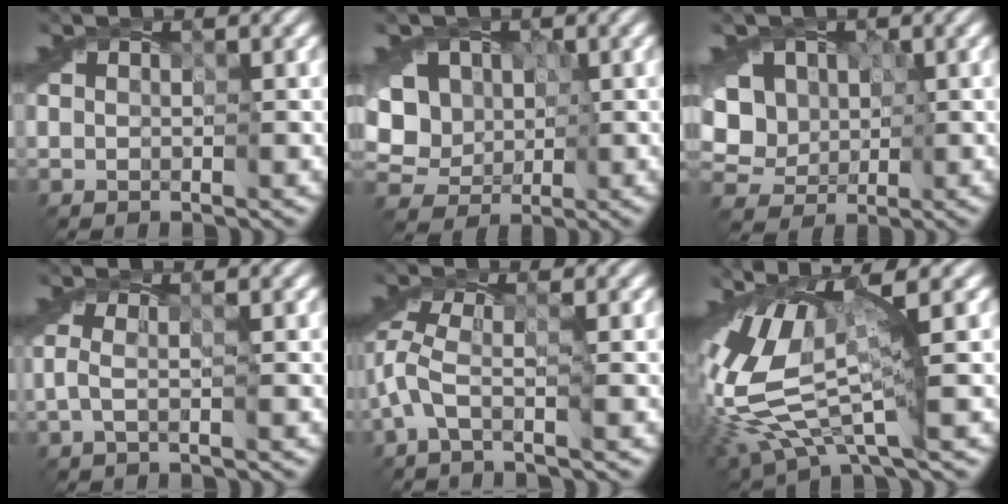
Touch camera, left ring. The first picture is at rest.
{"total": 6.7, "force": [1.4, 5.7, 3.2], "torque": [-0.054, 0.023, 0.005]}
{"total": 6.0, "force": [1.4, 5.1, 2.9], "torque": [-0.051, 0.021, 0.012]}
{"total": 1.1, "force": [-0.1, 0.1, 1.0], "torque": [-0.028, -0.003, -0.006]}
{"total": 2.9, "force": [-1.4, 0.7, 2.4], "torque": [-0.068, -0.001, -0.041]}
{"total": 9.5, "force": [1.1, 3.0, 8.9], "torque": [-0.212, 0.004, 0.022]}